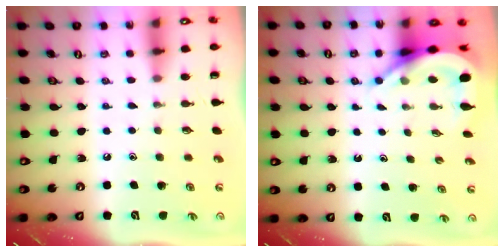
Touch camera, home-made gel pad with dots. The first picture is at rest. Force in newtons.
{"total": 7.7, "press": 7.7, "slide": 0.7}